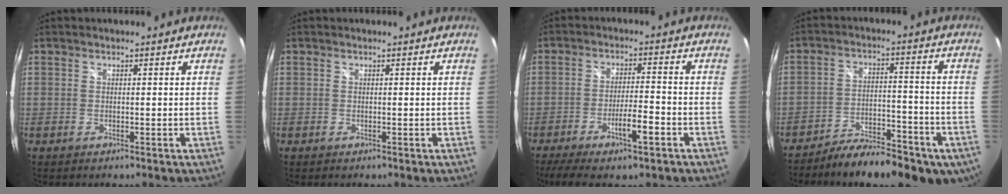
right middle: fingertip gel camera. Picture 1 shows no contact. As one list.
[{"total": 0.0}, {"total": 9.4, "force": [-5.6, 1.4, 7.4], "torque": [-0.149, -0.011, -0.095]}, {"total": 13.7, "force": [-9.9, 5.1, 8.0], "torque": [-0.130, -0.012, -0.144]}]